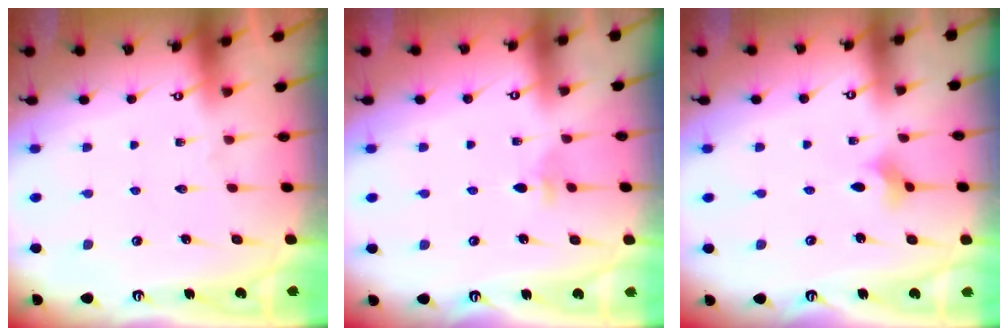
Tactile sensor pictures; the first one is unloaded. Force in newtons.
{"total": 2.9, "press": 2.8, "slide": 0.8}
{"total": 2.3, "press": 2.2, "slide": 0.4}